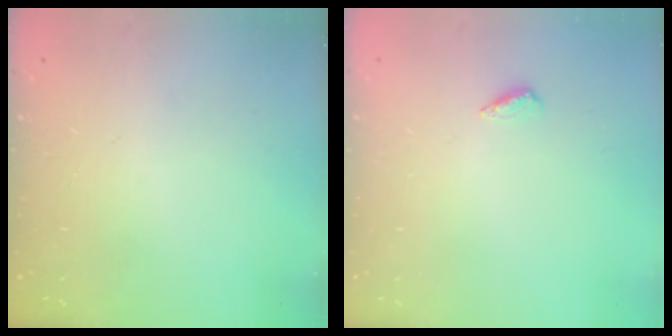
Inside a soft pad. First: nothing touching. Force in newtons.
{"total": 2.6, "press": 2.2, "slide": 1.3}